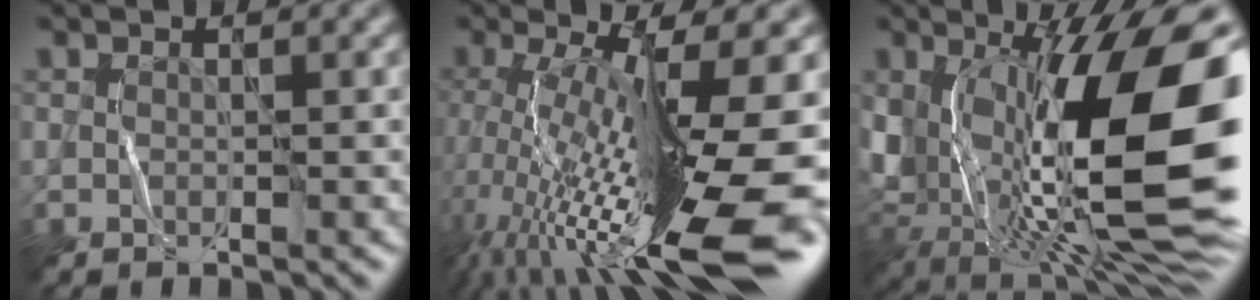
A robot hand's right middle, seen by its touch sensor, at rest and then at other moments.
{"total": 15.4, "force": [-3.2, 4.0, 14.5], "torque": [-0.257, 0.002, -0.038]}
{"total": 16.7, "force": [0.1, 5.8, 15.7], "torque": [-0.267, -0.001, 0.014]}